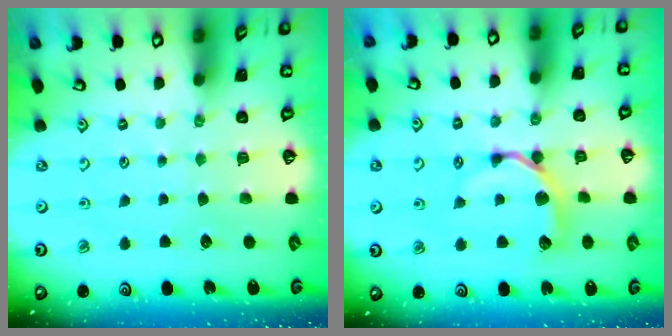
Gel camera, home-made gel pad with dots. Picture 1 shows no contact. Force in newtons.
{"total": 8.9, "press": 8.9, "slide": 0.9}